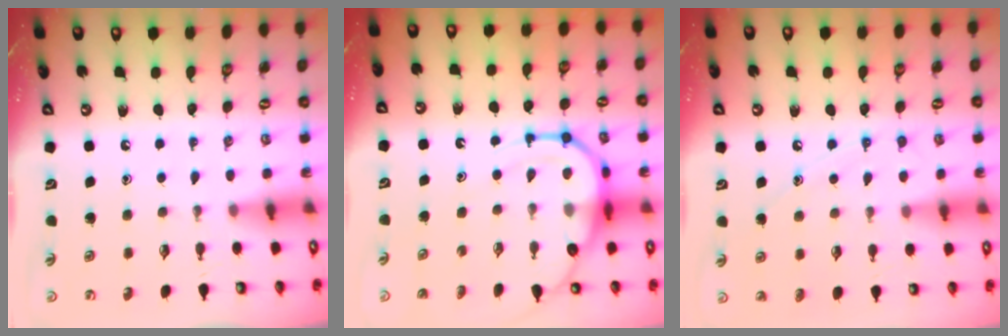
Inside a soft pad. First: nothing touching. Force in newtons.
{"total": 11.8, "press": 11.7, "slide": 1.1}
{"total": 8.0, "press": 7.9, "slide": 0.6}